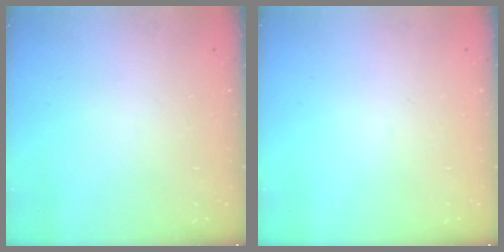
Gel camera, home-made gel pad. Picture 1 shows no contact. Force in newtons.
{"total": 0.0}